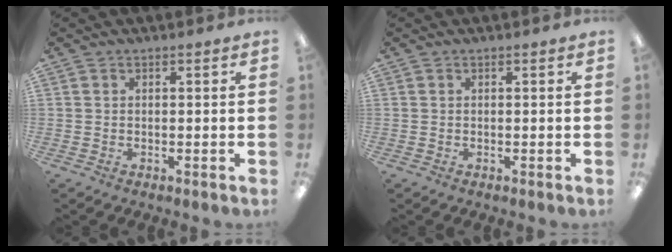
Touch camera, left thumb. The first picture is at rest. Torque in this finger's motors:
{"motor_torque": [-0.02, -0.01, -0.05, 0.05, 0.01]}